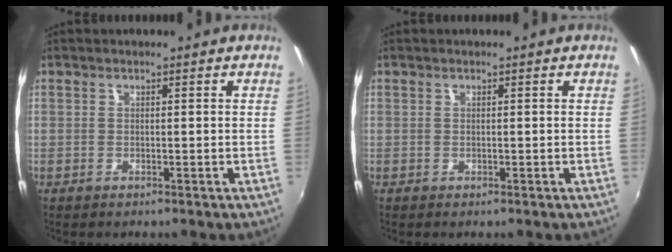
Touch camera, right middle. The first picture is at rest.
{"total": 0.0}